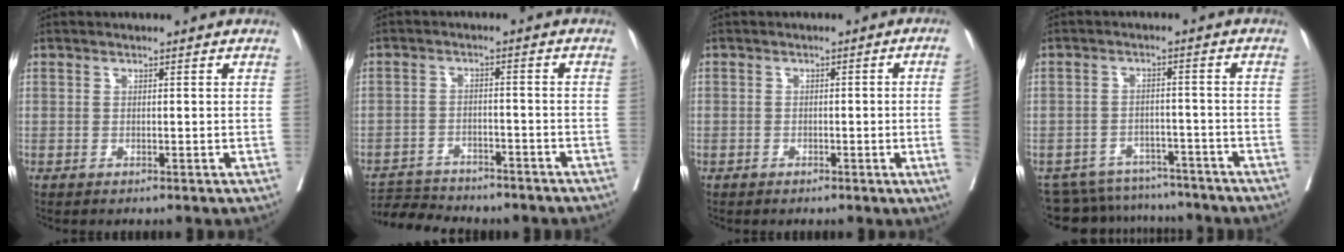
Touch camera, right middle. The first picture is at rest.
{"total": 9.5, "force": [-8.9, 2.7, 2.1], "torque": [-0.036, 0.014, -0.128]}
{"total": 4.0, "force": [-0.9, -0.7, 3.8], "torque": [-0.044, 0.002, -0.012]}
{"total": 11.9, "force": [-11.0, 4.2, 1.4], "torque": [-0.024, 0.014, -0.143]}